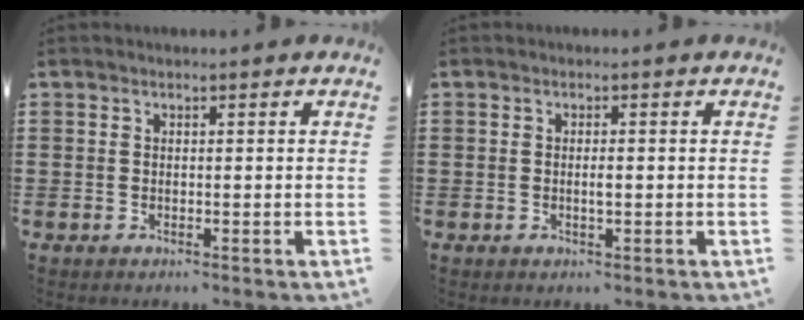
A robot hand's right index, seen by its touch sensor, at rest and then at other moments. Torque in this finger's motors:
{"motor_torque": [-0.39, 0.39, 0.06, 0.00]}